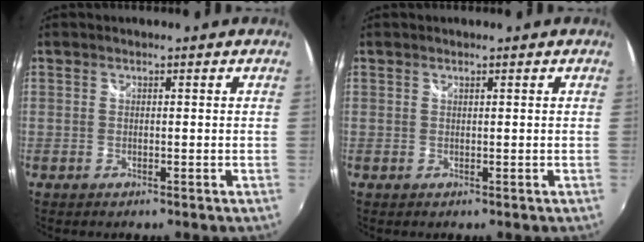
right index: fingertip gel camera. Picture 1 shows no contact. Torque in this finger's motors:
{"motor_torque": [0.40, 0.31, -0.03, 0.00]}